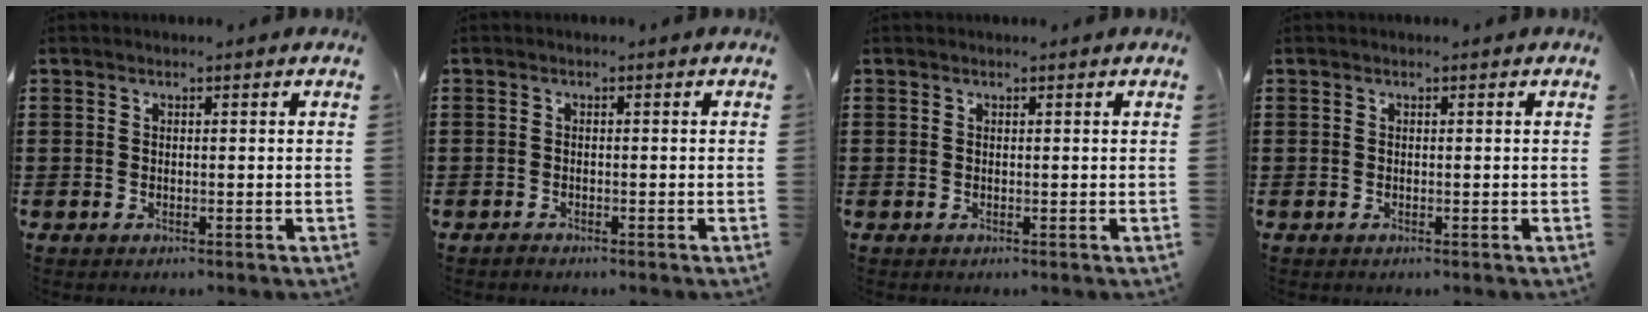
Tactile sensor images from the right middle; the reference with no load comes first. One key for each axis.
{"total": 0.9, "fx": -0.7, "fy": 0.5, "fz": -0.1, "tx": 0.001, "ty": 0.003, "tz": -0.018}
{"total": 0.0}
{"total": 0.0}